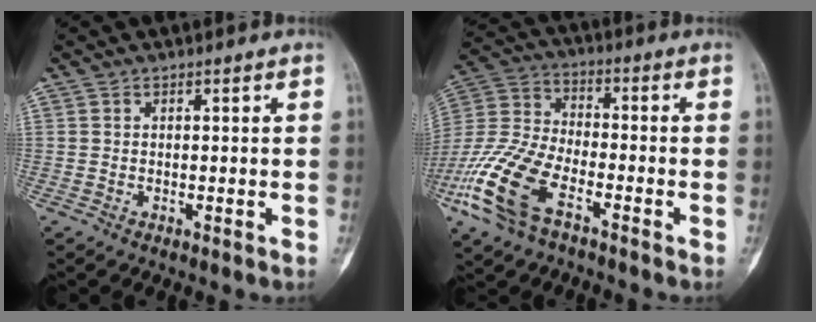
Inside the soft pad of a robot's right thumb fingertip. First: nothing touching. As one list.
[{"total": 16.3, "force": [-8.1, 7.8, 11.8], "torque": [-0.263, 0.026, -0.165]}]